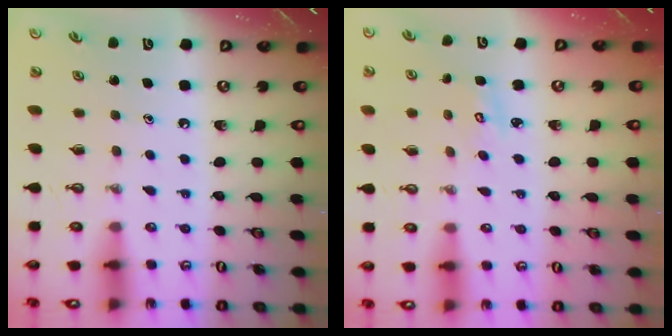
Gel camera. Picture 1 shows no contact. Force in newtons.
{"total": 2.9, "press": 2.9, "slide": 0.2}